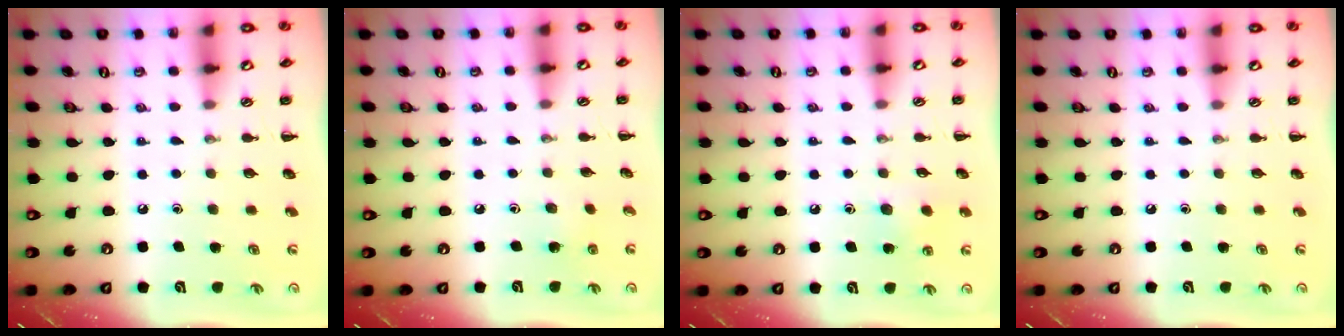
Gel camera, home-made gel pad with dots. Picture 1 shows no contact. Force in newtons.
{"total": 1.5, "press": 1.4, "slide": 0.5}
{"total": 7.0, "press": 6.8, "slide": 1.8}
{"total": 0.0}